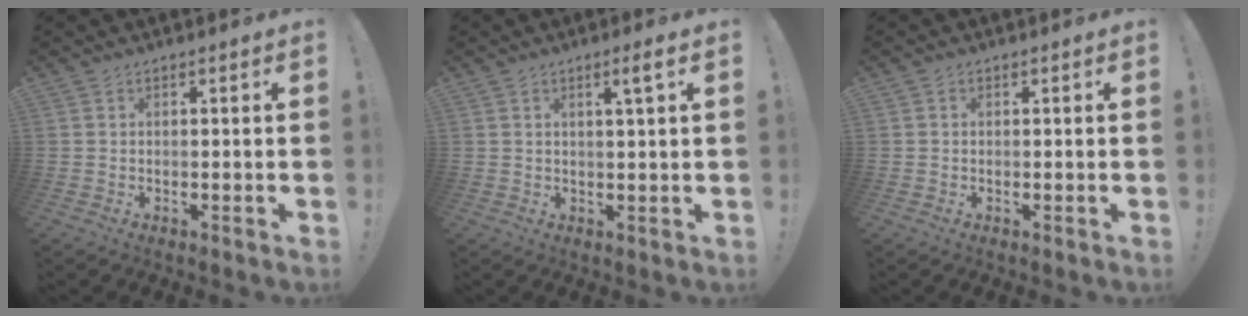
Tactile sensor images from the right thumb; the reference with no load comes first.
{"total": 3.6, "force": [1.6, 0.0, 3.2], "torque": [-0.040, -0.009, 0.019]}
{"total": 0.6, "force": [-0.1, 0.5, 0.1], "torque": [-0.001, 0.003, -0.002]}